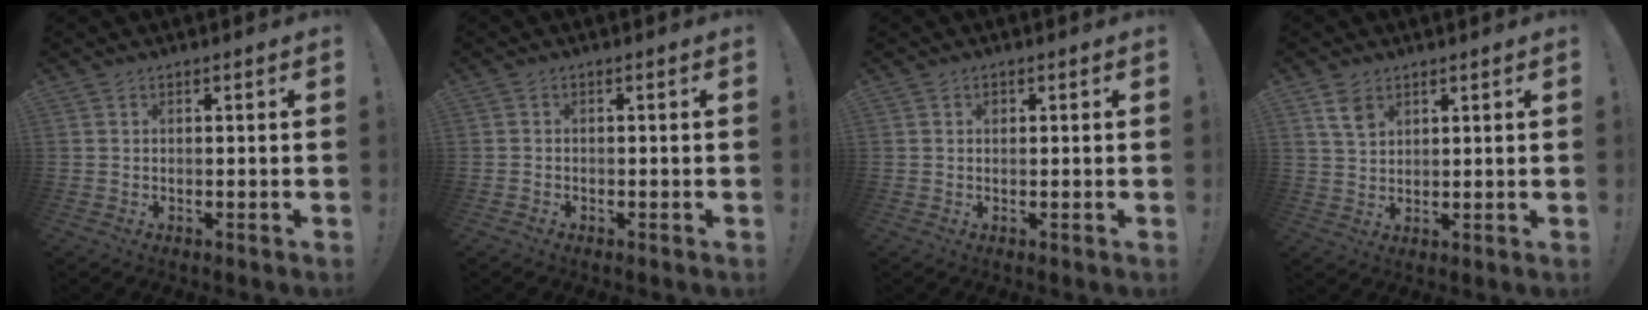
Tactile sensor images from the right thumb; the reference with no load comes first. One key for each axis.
{"total": 1.0, "fx": -0.8, "fy": 0.5, "fz": 0.1, "tx": 0.002, "ty": 0.002, "tz": -0.014}
{"total": 0.6, "fx": 0.1, "fy": 0.6, "fz": 0.1, "tx": 0.000, "ty": 0.002, "tz": 0.000}
{"total": 5.6, "fx": 3.2, "fy": 3.5, "fz": 2.9, "tx": -0.040, "ty": -0.013, "tz": 0.061}